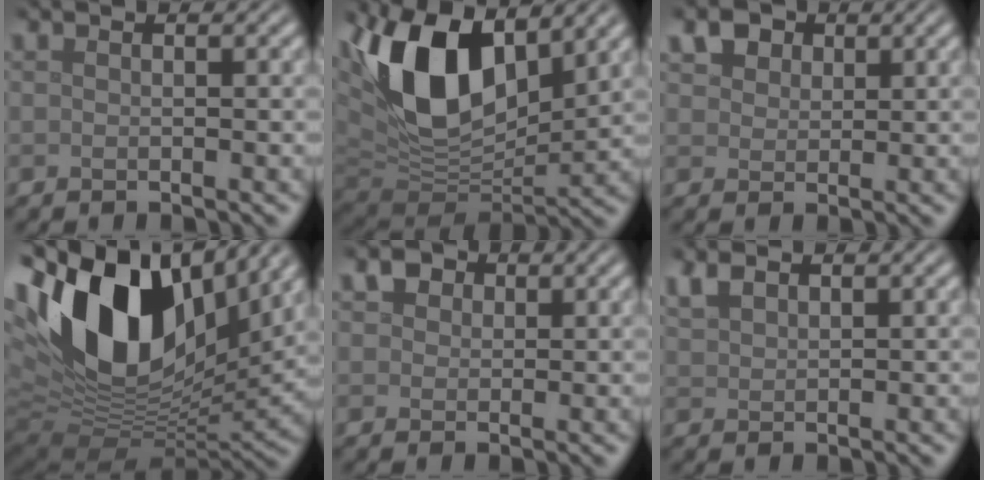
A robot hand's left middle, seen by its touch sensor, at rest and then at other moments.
{"total": 13.0, "force": [5.3, 7.1, 9.5], "torque": [-0.194, 0.010, 0.094]}
{"total": 4.2, "force": [2.6, 2.7, 1.9], "torque": [-0.048, 0.004, 0.041]}
{"total": 17.6, "force": [6.1, 10.1, 13.1], "torque": [-0.265, 0.015, 0.100]}
{"total": 2.3, "force": [1.2, 1.7, 1.0], "torque": [-0.022, 0.003, 0.014]}
{"total": 2.0, "force": [1.5, 1.1, 0.9], "torque": [-0.025, 0.005, 0.033]}